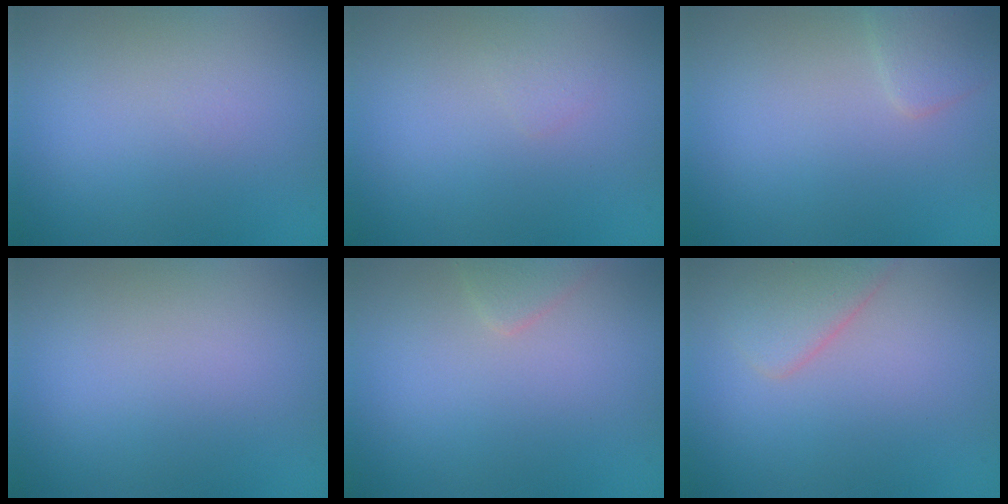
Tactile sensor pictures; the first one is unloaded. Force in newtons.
{"total": 0.5, "press": 0.5, "slide": 0.0}
{"total": 1.5, "press": 1.5, "slide": 0.0}
{"total": 0.0}
{"total": 1.3, "press": 1.2, "slide": 0.1}
{"total": 2.9, "press": 2.9, "slide": 0.1}